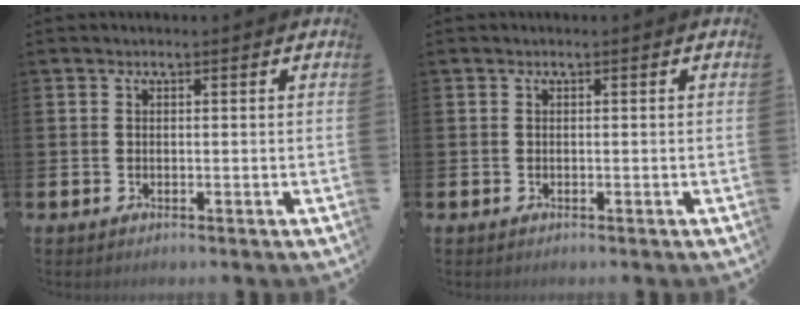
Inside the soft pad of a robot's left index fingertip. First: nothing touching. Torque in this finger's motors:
{"motor_torque": [0.00, 0.00, 0.00, 0.00]}